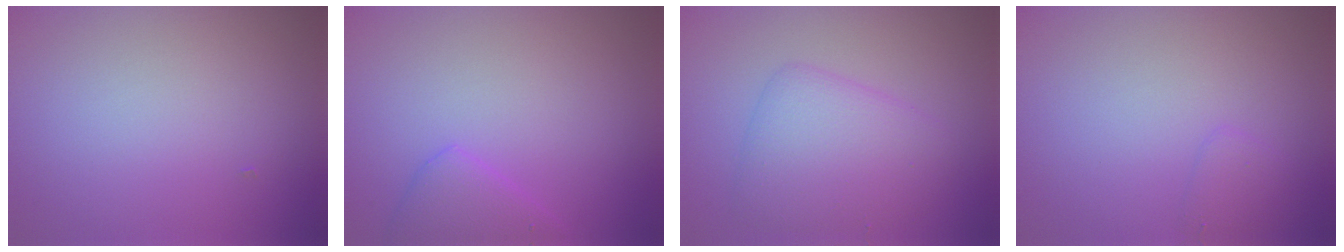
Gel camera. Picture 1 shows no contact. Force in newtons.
{"total": 2.4, "press": 2.4, "slide": 0.2}
{"total": 4.4, "press": 4.4, "slide": 0.0}
{"total": 1.2, "press": 1.2, "slide": 0.1}